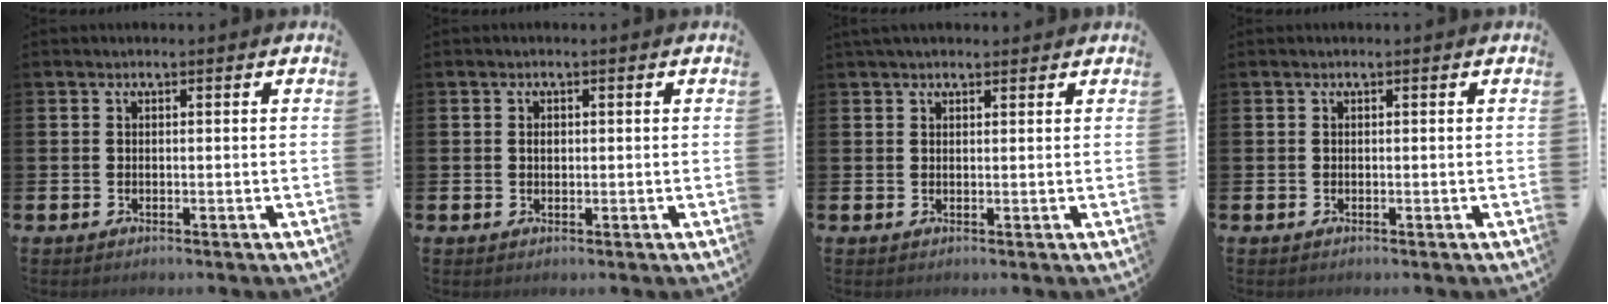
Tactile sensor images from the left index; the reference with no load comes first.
{"total": 0.9, "force": [0.2, 0.6, 0.6], "torque": [0.000, 0.000, 0.000]}
{"total": 1.9, "force": [1.7, 0.7, 0.6], "torque": [-0.005, 0.002, 0.028]}
{"total": 0.0}